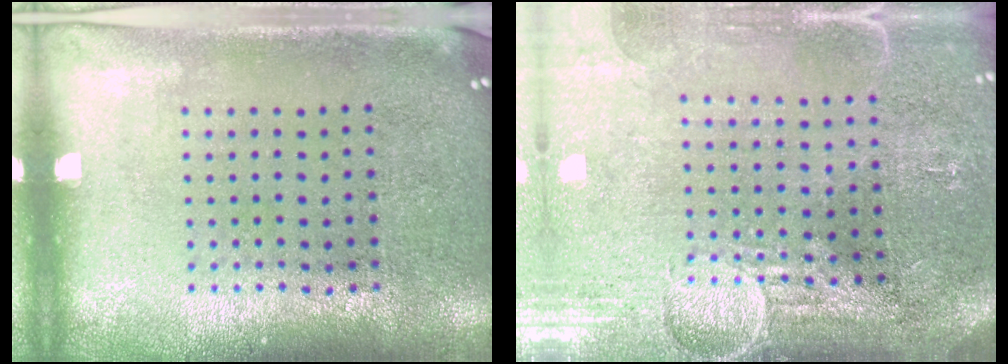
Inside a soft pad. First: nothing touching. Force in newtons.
{"total": 3.9, "press": 3.5, "slide": 1.7}